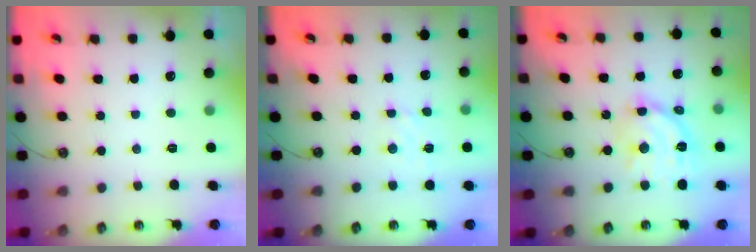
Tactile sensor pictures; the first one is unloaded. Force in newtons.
{"total": 2.8, "press": 2.8, "slide": 0.4}
{"total": 13.9, "press": 13.9, "slide": 1.2}